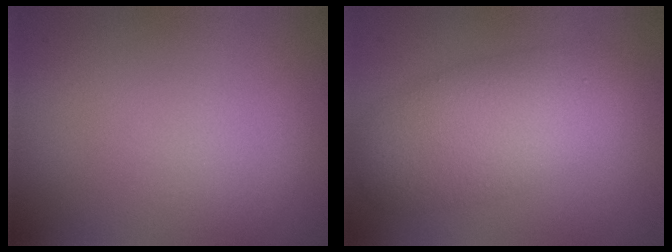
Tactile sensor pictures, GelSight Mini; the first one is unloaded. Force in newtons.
{"total": 6.5, "press": 6.5, "slide": 0.3}